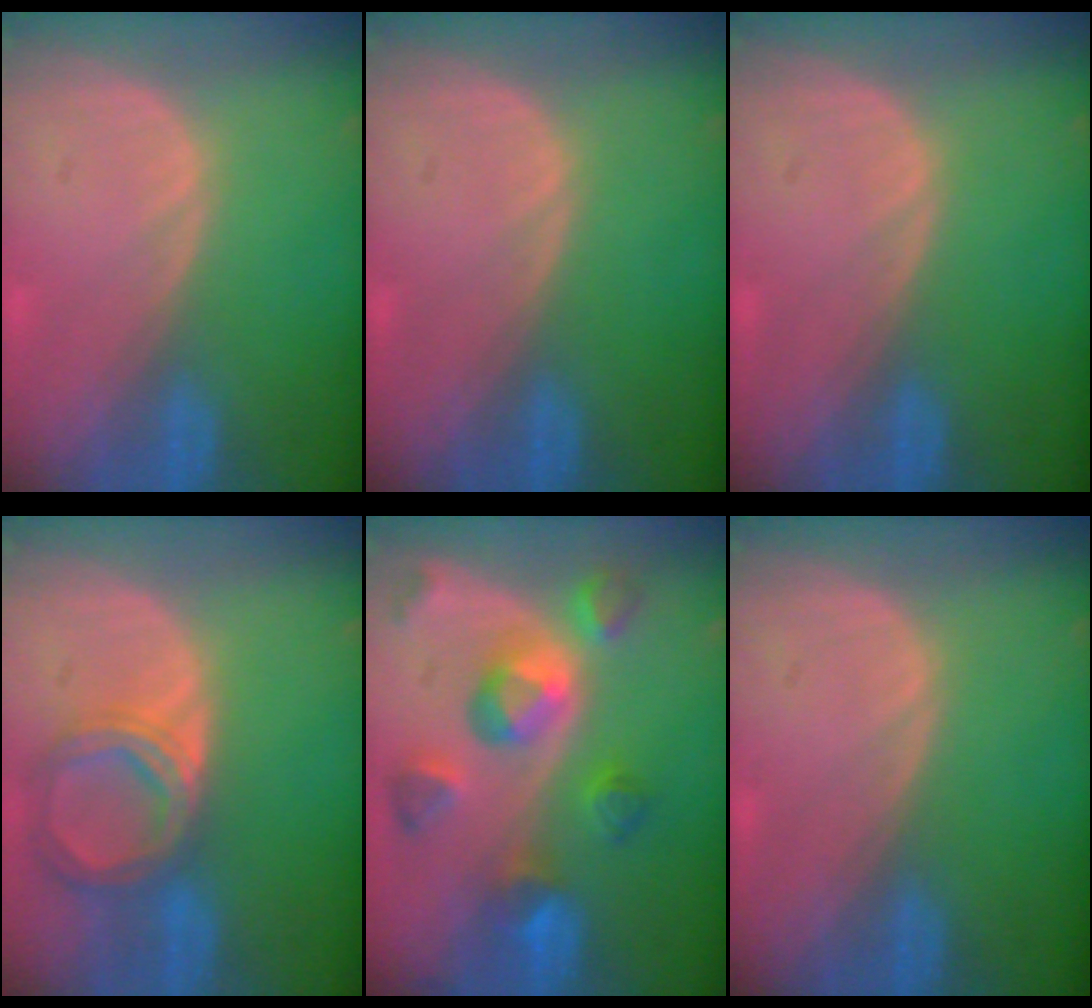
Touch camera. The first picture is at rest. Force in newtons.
{"total": 0.0}
{"total": 0.0}
{"total": 6.7, "press": 6.1, "slide": 2.7}
{"total": 9.7, "press": 8.8, "slide": 4.1}
{"total": 0.0}